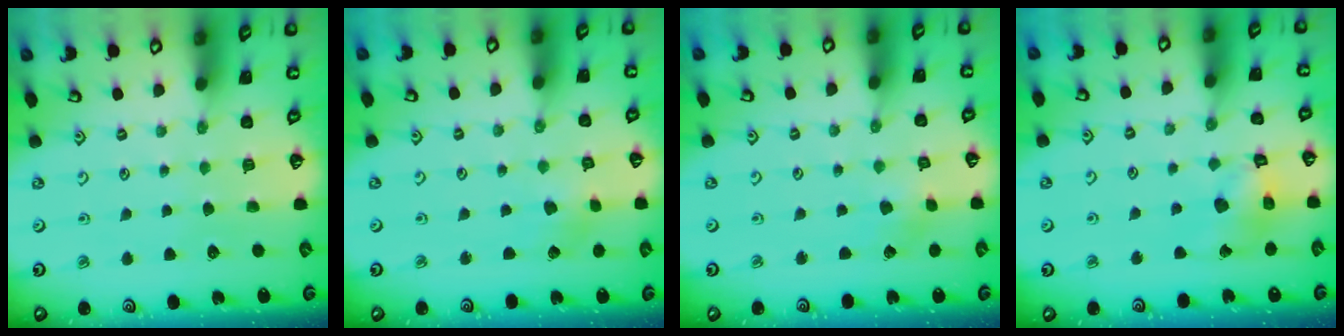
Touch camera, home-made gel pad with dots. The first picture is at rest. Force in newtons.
{"total": 2.6, "press": 2.5, "slide": 0.5}
{"total": 1.5, "press": 1.5, "slide": 0.2}
{"total": 11.0, "press": 11.0, "slide": 1.2}